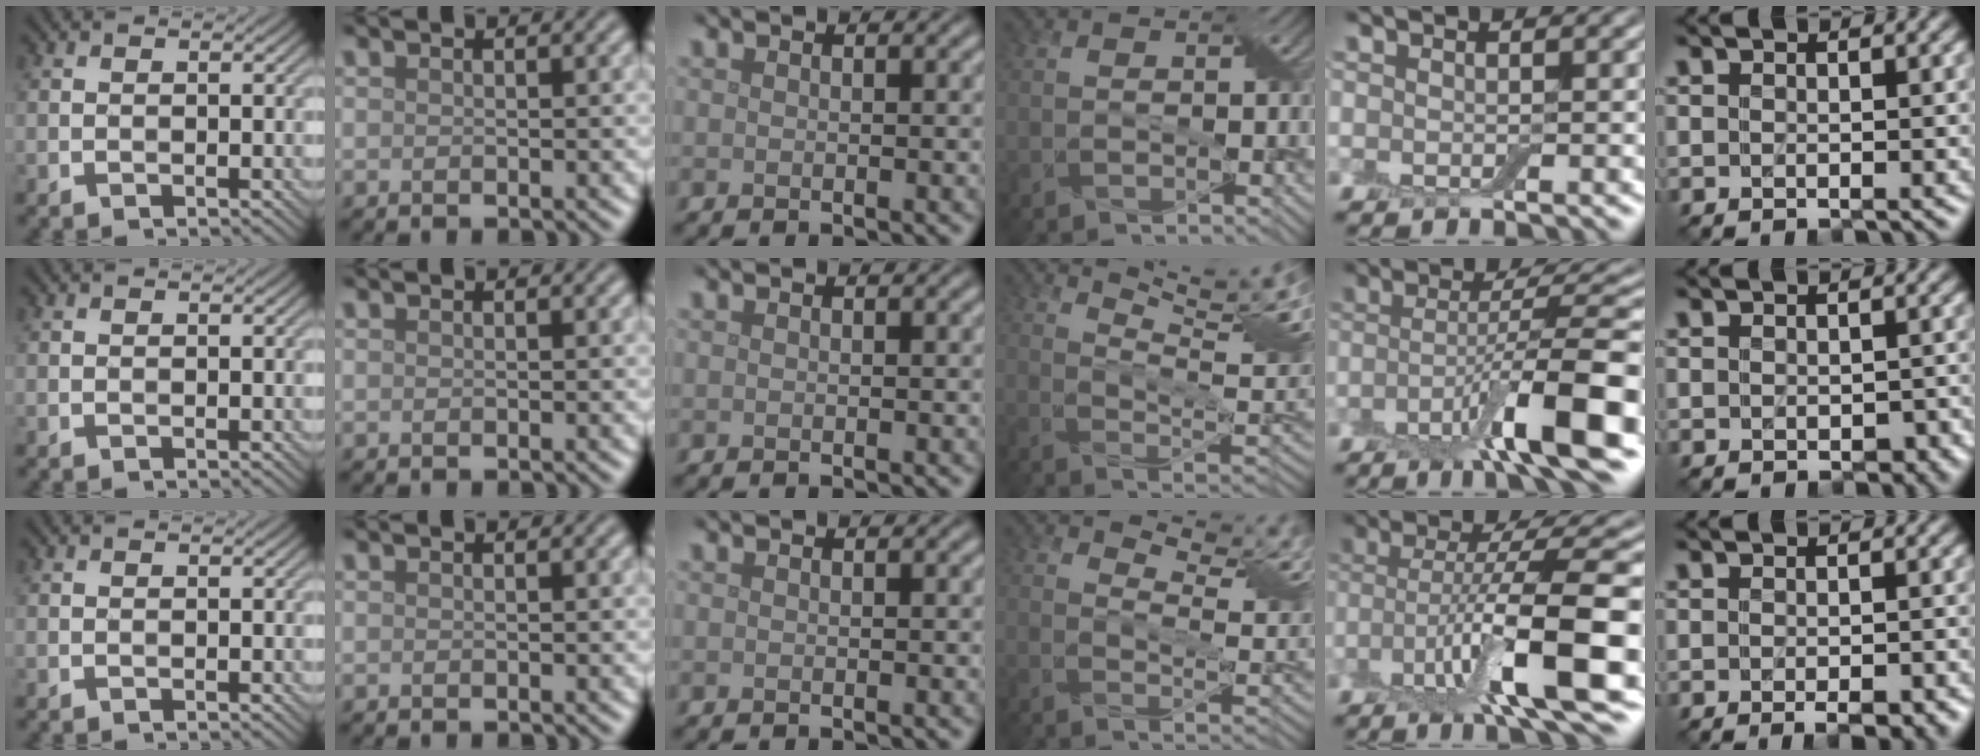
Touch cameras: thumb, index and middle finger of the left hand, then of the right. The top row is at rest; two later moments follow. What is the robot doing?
{"motion": "wrap", "object": "cling film"}